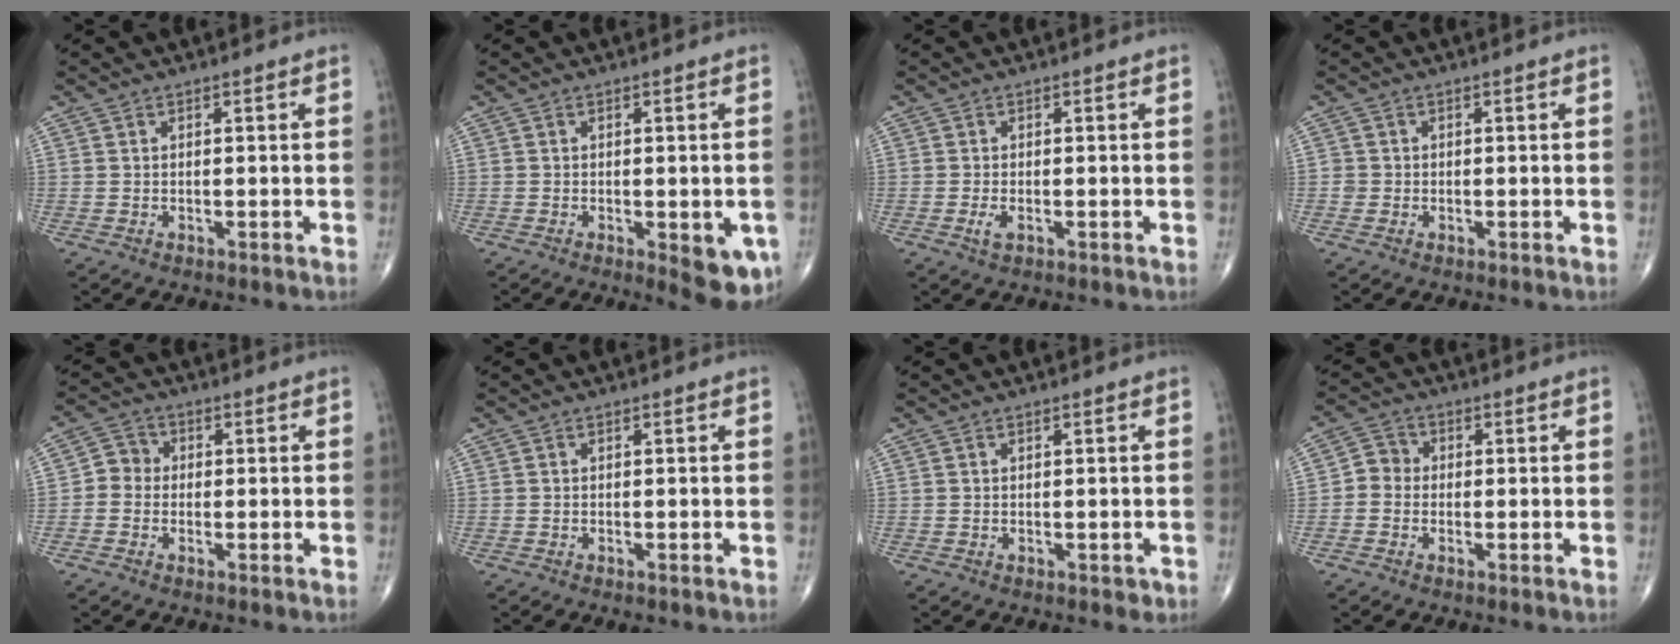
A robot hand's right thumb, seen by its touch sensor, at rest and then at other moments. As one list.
[{"total": 8.1, "force": [-2.5, 3.0, 7.1], "torque": [-0.068, -0.012, -0.026]}, {"total": 1.8, "force": [-0.6, 0.8, 1.5], "torque": [-0.036, -0.002, -0.013]}, {"total": 1.2, "force": [-0.2, 1.2, 0.0], "torque": [0.011, 0.007, -0.008]}, {"total": 3.8, "force": [-0.7, 3.5, 1.5], "torque": [-0.007, 0.011, -0.027]}, {"total": 1.0, "force": [-0.5, 0.3, 0.7], "torque": [-0.015, -0.003, -0.008]}, {"total": 0.9, "force": [-0.3, 0.6, 0.6], "torque": [-0.002, 0.000, -0.003]}, {"total": 3.6, "force": [-0.8, 3.2, 1.4], "torque": [-0.008, 0.010, -0.029]}]